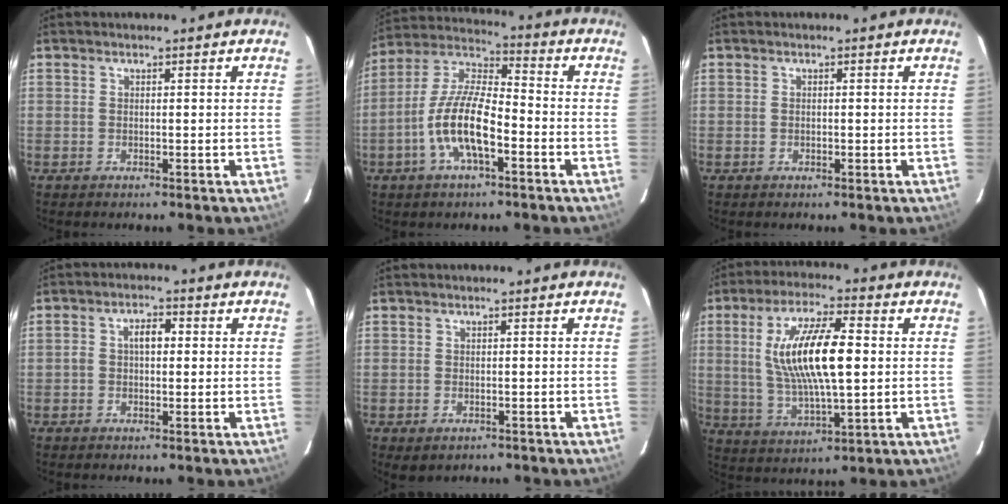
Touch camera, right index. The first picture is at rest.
{"total": 13.4, "force": [-4.9, 4.5, 11.6], "torque": [-0.240, 0.000, -0.095]}
{"total": 0.6, "force": [-0.2, 0.5, 0.3], "torque": [-0.004, 0.000, -0.003]}
{"total": 3.7, "force": [0.1, 2.4, 2.8], "torque": [-0.050, 0.014, 0.002]}
{"total": 2.4, "force": [-1.1, 1.8, 1.0], "torque": [-0.019, -0.007, -0.013]}
{"total": 15.8, "force": [1.8, 4.9, 14.9], "torque": [-0.283, 0.003, 0.042]}